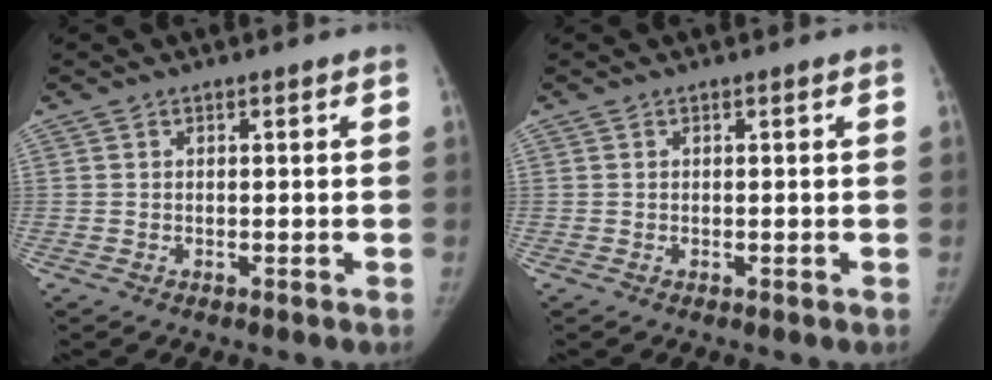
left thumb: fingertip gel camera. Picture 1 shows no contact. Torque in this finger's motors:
{"motor_torque": [0.00, 0.00, 0.24, -0.12, 0.00]}